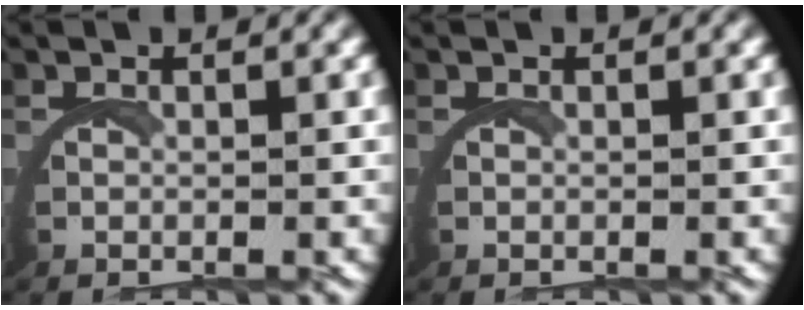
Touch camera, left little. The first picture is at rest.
{"total": 0.0}